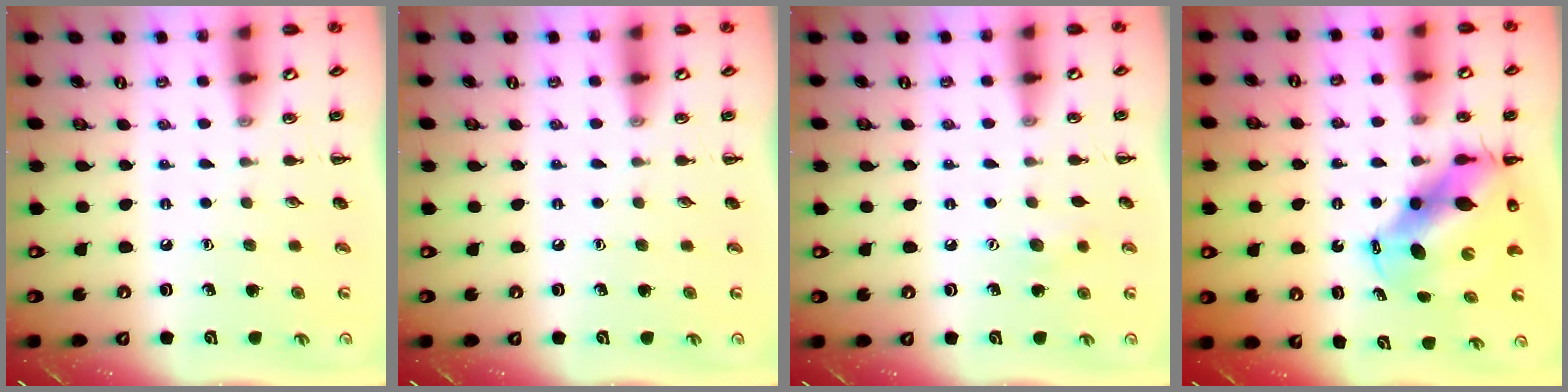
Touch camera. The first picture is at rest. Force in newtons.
{"total": 0.0}
{"total": 5.4, "press": 5.3, "slide": 1.2}
{"total": 11.3, "press": 10.9, "slide": 3.0}